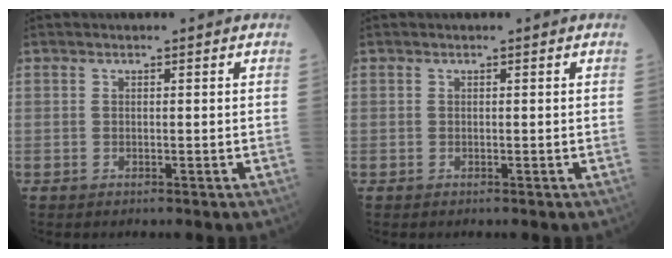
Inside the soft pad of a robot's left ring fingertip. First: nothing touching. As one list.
[{"total": 0.0}]